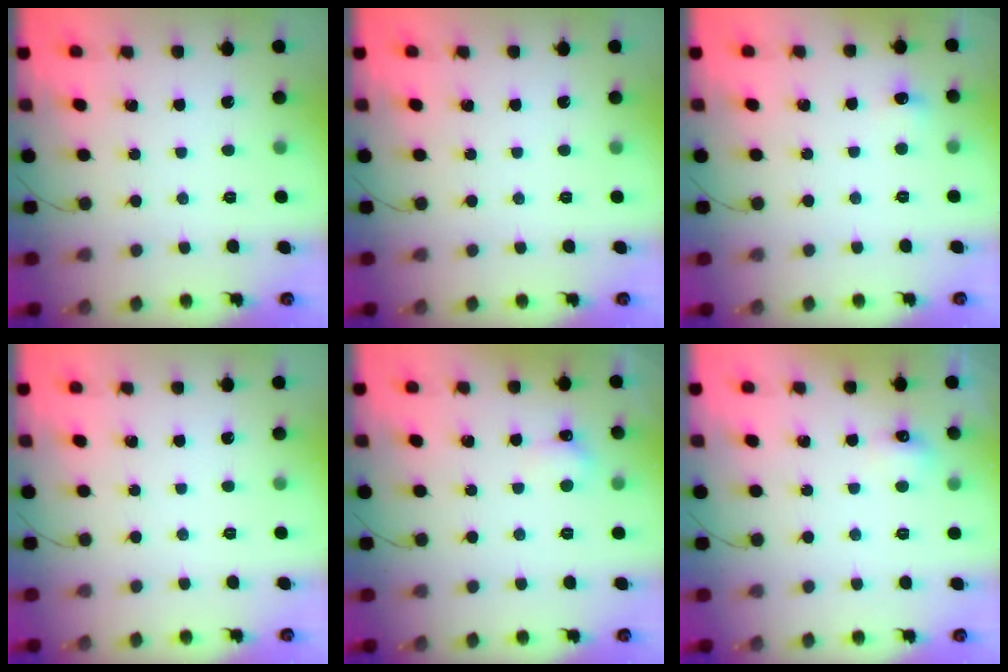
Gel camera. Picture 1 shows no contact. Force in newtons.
{"total": 0.0}
{"total": 4.5, "press": 4.3, "slide": 1.3}
{"total": 0.0}
{"total": 4.7, "press": 4.5, "slide": 1.2}
{"total": 5.1, "press": 4.9, "slide": 1.1}